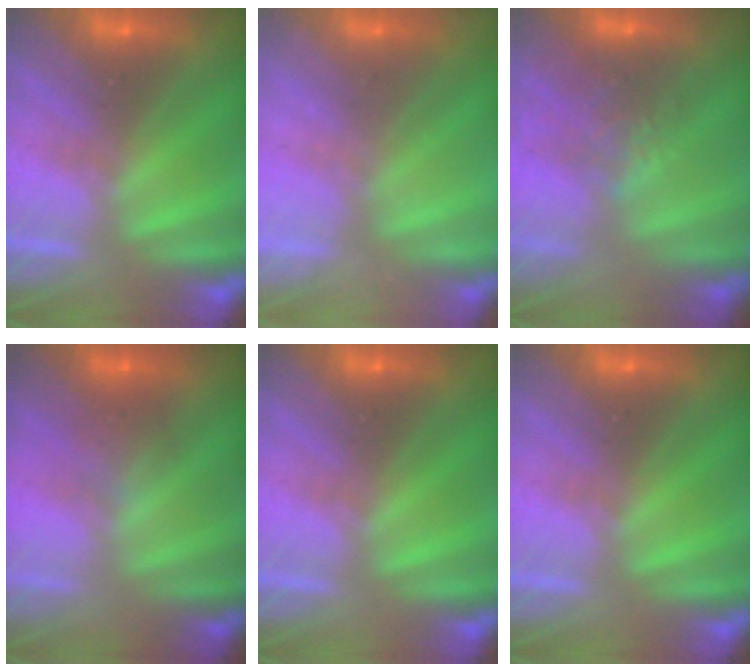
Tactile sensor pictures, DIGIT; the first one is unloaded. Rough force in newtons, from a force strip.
{"total": 2.1}
{"total": 4.6}
{"total": 1.6}
{"total": 0.0}
{"total": 0.0}